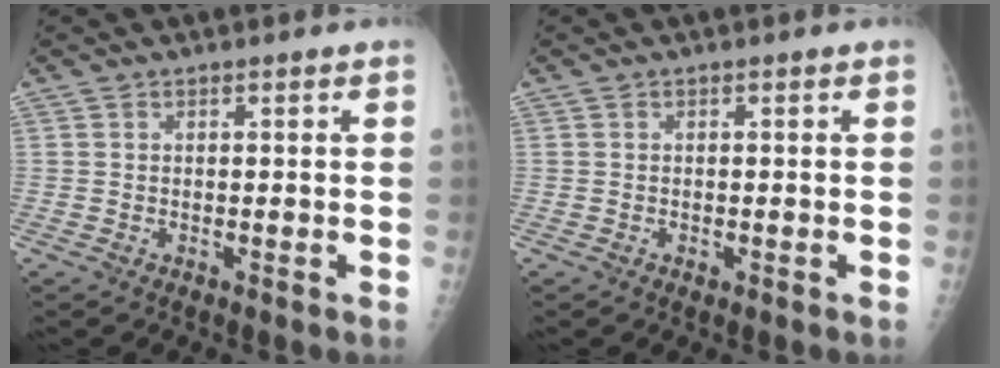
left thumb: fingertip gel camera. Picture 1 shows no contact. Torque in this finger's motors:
{"motor_torque": [-0.41, 0.21, 0.15, 0.04, -0.01]}